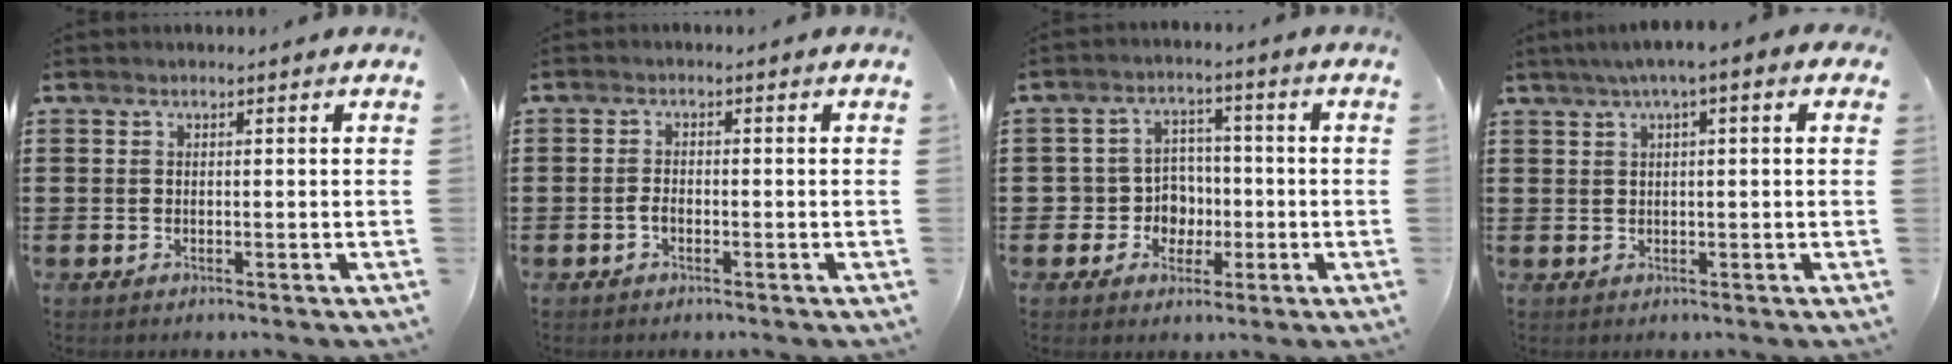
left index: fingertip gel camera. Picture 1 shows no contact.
{"total": 1.6, "force": [-0.7, 0.8, 1.2], "torque": [-0.033, 0.000, -0.015]}
{"total": 5.6, "force": [-0.9, 5.4, 1.5], "torque": [-0.049, 0.011, -0.016]}
{"total": 3.0, "force": [0.7, 0.3, 2.9], "torque": [-0.053, 0.002, 0.010]}